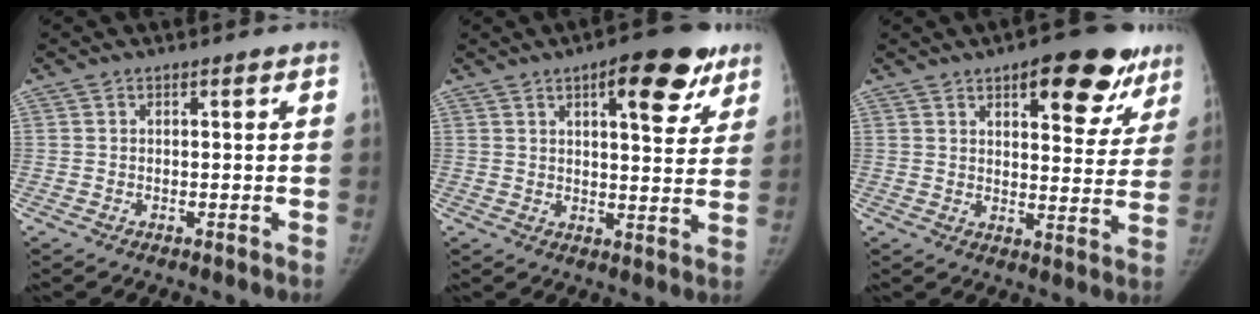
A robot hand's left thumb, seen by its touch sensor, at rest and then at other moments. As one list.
[{"total": 12.9, "force": [7.2, 4.7, 9.7], "torque": [-0.091, -0.025, 0.093]}, {"total": 16.7, "force": [9.8, 6.9, 11.7], "torque": [-0.095, -0.038, 0.127]}]